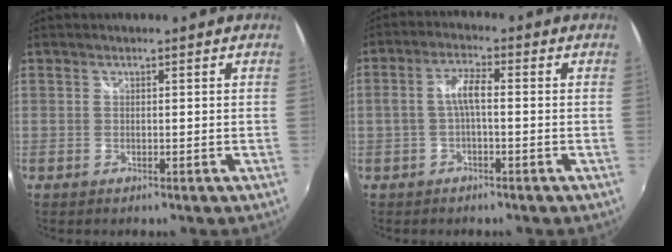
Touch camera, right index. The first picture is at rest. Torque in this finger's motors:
{"motor_torque": [0.31, -0.19, 0.41, 0.10]}